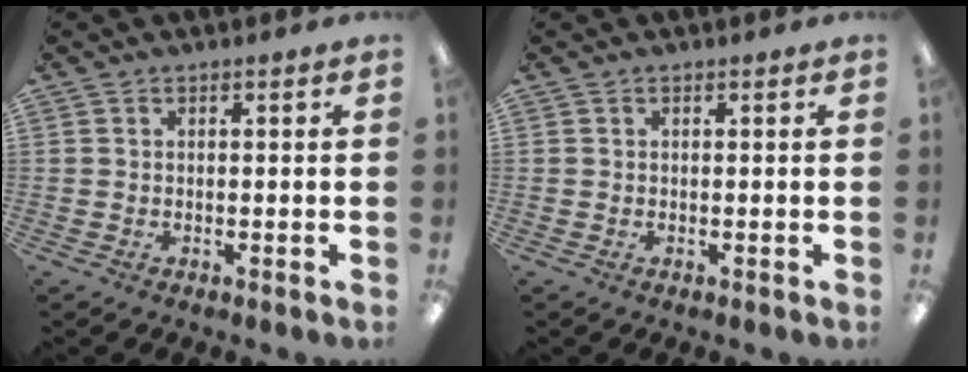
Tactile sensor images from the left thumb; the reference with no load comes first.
{"total": 0.0}